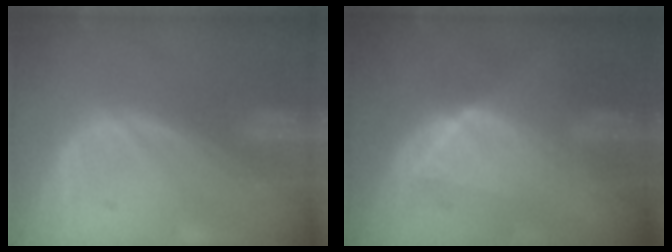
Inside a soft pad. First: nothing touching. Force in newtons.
{"total": 6.6, "press": 6.6, "slide": 0.1}